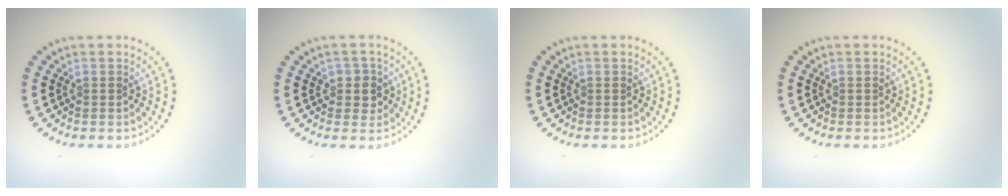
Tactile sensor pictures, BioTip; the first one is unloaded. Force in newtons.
{"total": 1.9, "press": 1.7, "slide": 0.8}
{"total": 0.0}
{"total": 0.0}